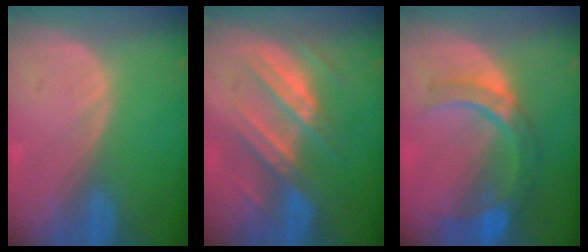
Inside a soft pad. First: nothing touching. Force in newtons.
{"total": 7.3, "press": 7.3, "slide": 0.1}
{"total": 9.1, "press": 7.9, "slide": 4.5}